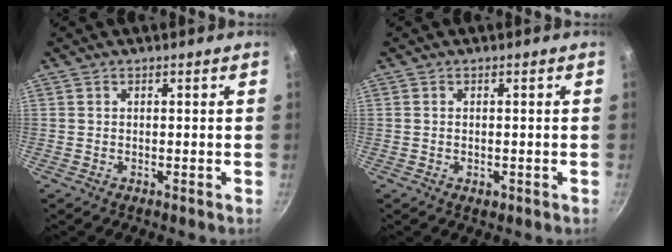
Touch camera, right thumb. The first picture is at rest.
{"total": 1.2, "force": [-0.5, 0.8, 0.8], "torque": [-0.010, -0.001, -0.007]}